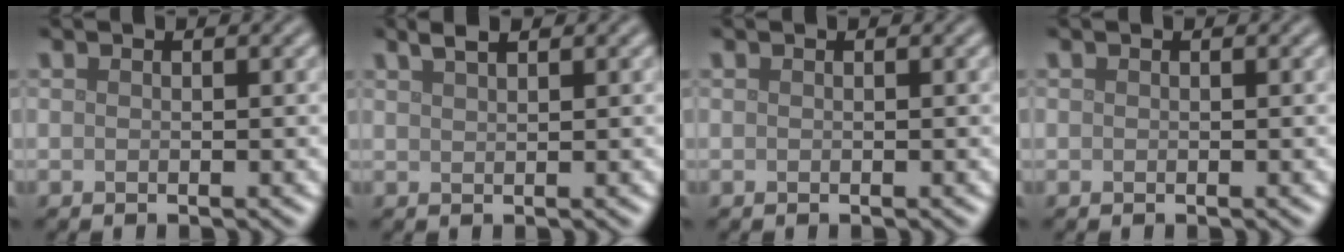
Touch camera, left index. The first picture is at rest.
{"total": 1.5, "force": [1.1, 0.4, 0.9], "torque": [-0.011, 0.004, 0.018]}
{"total": 0.0}
{"total": 0.0}